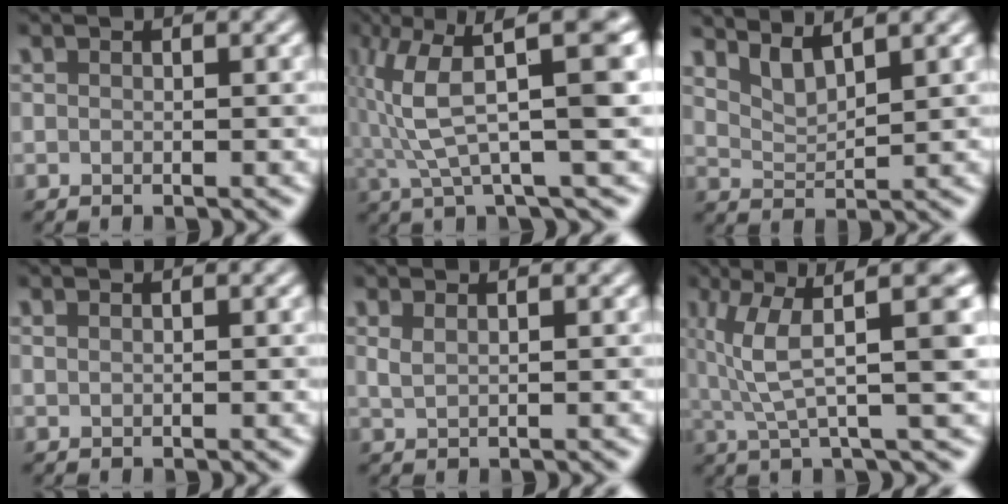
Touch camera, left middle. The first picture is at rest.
{"total": 9.0, "force": [1.6, 1.6, 8.7], "torque": [-0.152, 0.017, 0.027]}
{"total": 2.7, "force": [2.3, 0.4, 1.3], "torque": [-0.024, -0.005, 0.048]}
{"total": 0.5, "force": [0.4, 0.2, 0.3], "torque": [-0.002, 0.000, 0.003]}
{"total": 1.3, "force": [0.8, 0.6, 0.9], "torque": [-0.012, -0.002, 0.011]}
{"total": 8.4, "force": [2.3, 1.9, 7.8], "torque": [-0.138, 0.015, 0.042]}